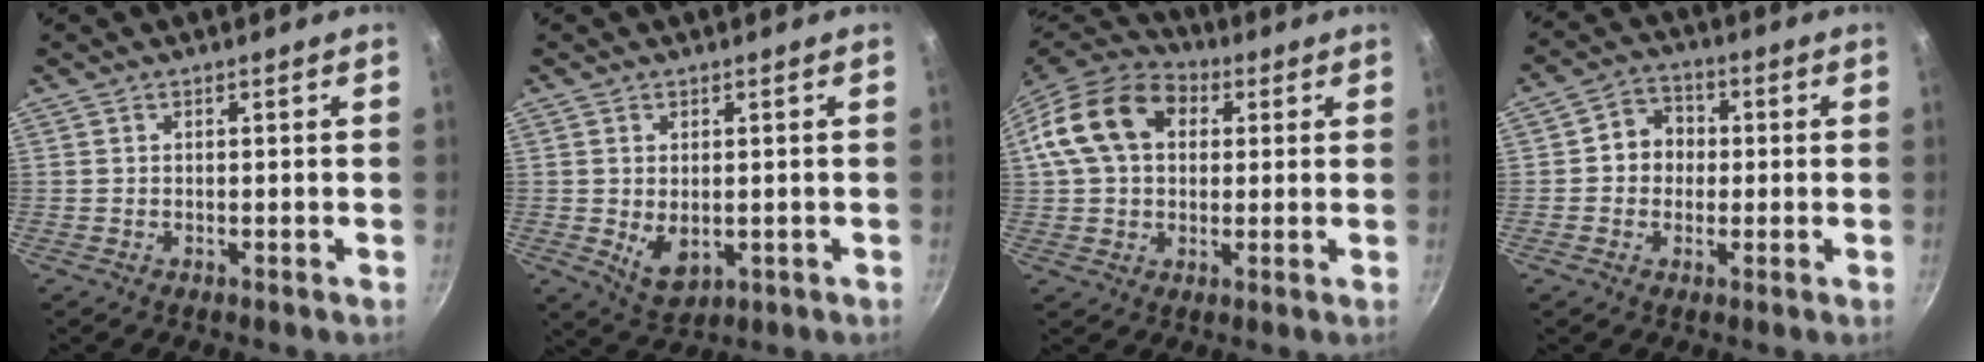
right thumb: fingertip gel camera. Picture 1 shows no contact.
{"total": 5.8, "force": [-0.3, 3.7, 4.5], "torque": [-0.072, -0.016, 0.006]}
{"total": 16.5, "force": [4.0, 12.0, 10.6], "torque": [-0.174, 0.029, 0.052]}
{"total": 6.4, "force": [0.1, 5.8, 2.9], "torque": [-0.010, 0.012, -0.011]}